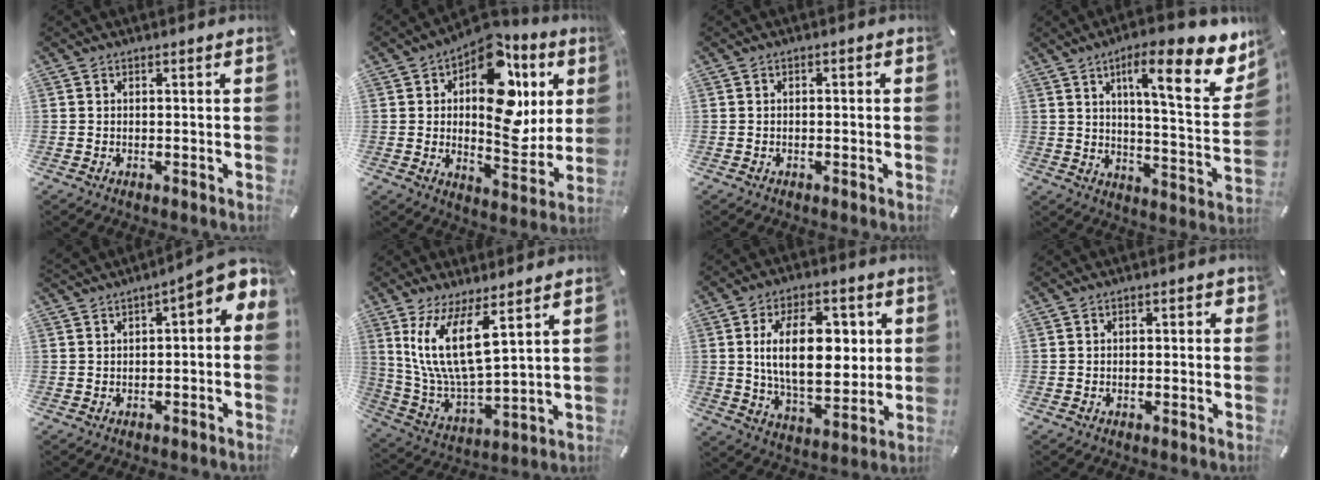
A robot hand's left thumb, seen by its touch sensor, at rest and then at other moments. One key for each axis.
{"total": 20.9, "fx": 7.5, "fy": 11.9, "fz": 15.4, "tx": -0.205, "ty": -0.048, "tz": 0.127}
{"total": 0.8, "fx": -0.5, "fy": 0.4, "fz": 0.5, "tx": -0.012, "ty": 0.001, "tz": -0.010}
{"total": 18.4, "fx": 9.9, "fy": 5.0, "fz": 14.6, "tx": -0.207, "ty": -0.059, "tz": 0.148}
{"total": 5.2, "fx": 2.0, "fy": 2.1, "fz": 4.3, "tx": -0.061, "ty": -0.019, "tz": 0.028}
{"total": 14.0, "fx": 7.0, "fy": 4.9, "fz": 11.0, "tx": -0.246, "ty": -0.030, "tz": 0.127}
{"total": 17.6, "fx": 3.1, "fy": 10.1, "fz": 14.0, "tx": -0.237, "ty": 0.004, "tz": 0.051}
{"total": 1.5, "fx": -0.9, "fy": 0.9, "fz": 0.9, "tx": -0.018, "ty": 0.007, "tz": -0.017}